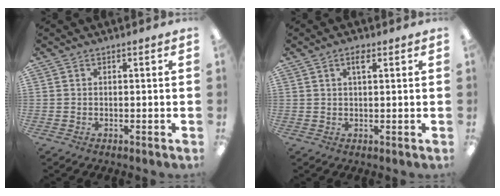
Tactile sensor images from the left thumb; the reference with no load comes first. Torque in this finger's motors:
{"motor_torque": [-0.14, 0.01, -0.17, 0.22, 0.01]}